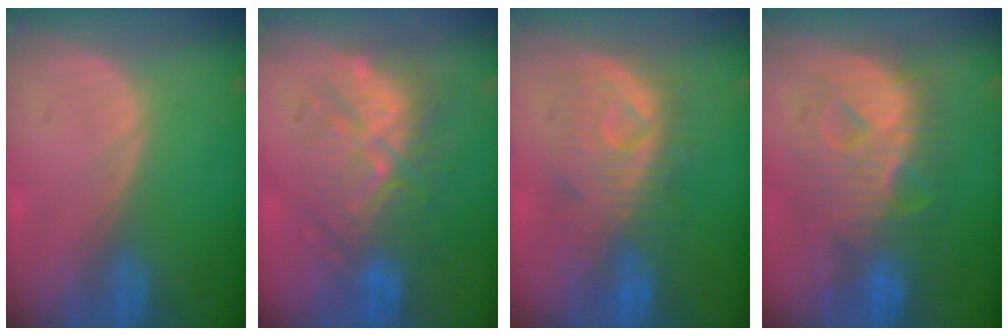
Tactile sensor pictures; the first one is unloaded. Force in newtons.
{"total": 9.6, "press": 9.5, "slide": 1.5}
{"total": 8.8, "press": 8.7, "slide": 1.6}
{"total": 10.4, "press": 10.3, "slide": 0.9}